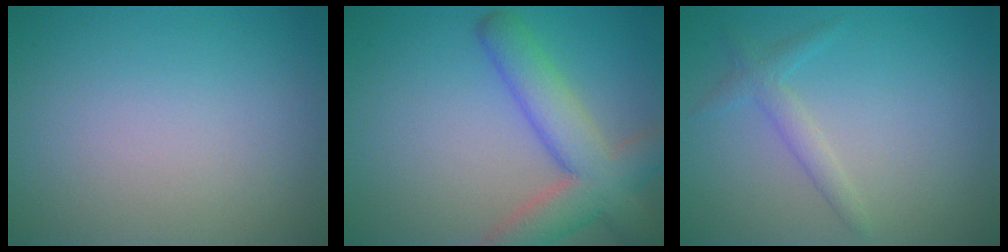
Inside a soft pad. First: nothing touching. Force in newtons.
{"total": 6.8, "press": 6.8, "slide": 0.5}
{"total": 1.7, "press": 1.7, "slide": 0.1}